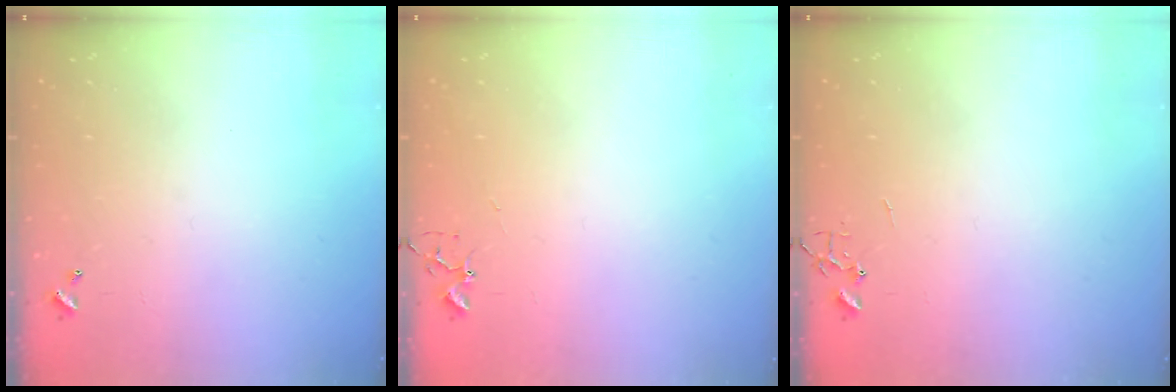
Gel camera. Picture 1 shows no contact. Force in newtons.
{"total": 4.2, "press": 4.2, "slide": 0.7}
{"total": 0.0}